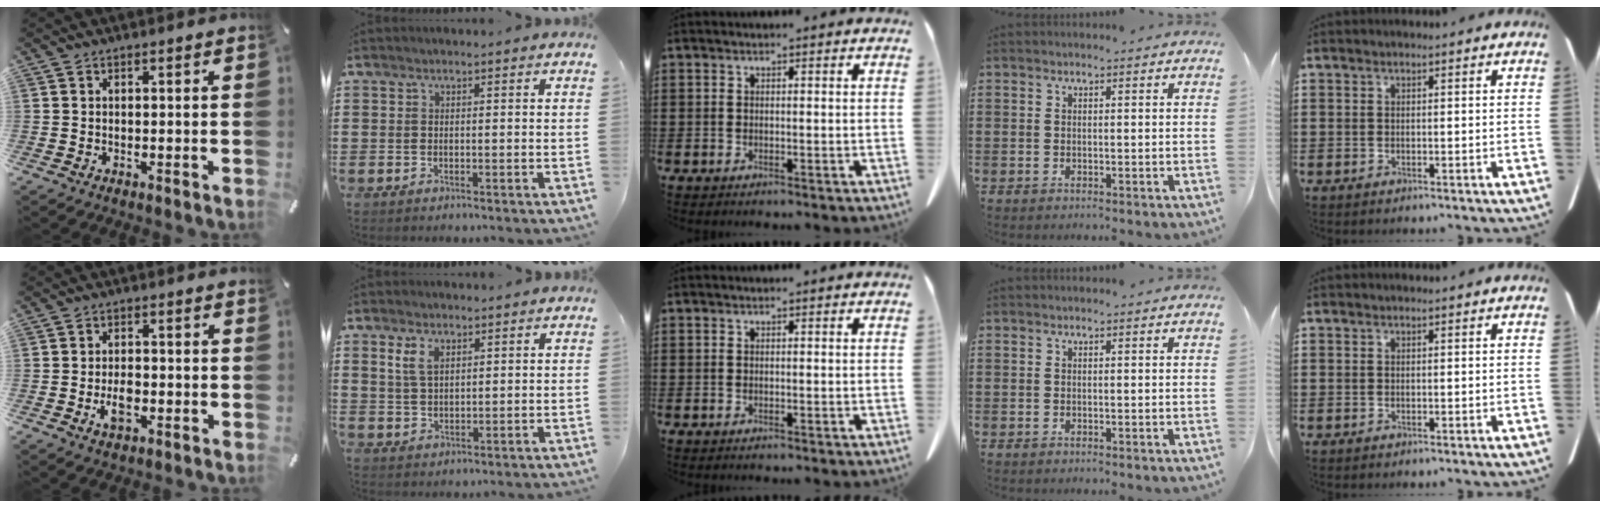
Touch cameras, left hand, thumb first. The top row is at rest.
{"thumb": {"total": 4.6, "force": [-1.4, 2.7, 3.4], "torque": [-0.064, 0.001, -0.027]}, "index": {"total": 3.7, "force": [2.1, 2.2, 2.2], "torque": [-0.053, 0.007, 0.038]}}